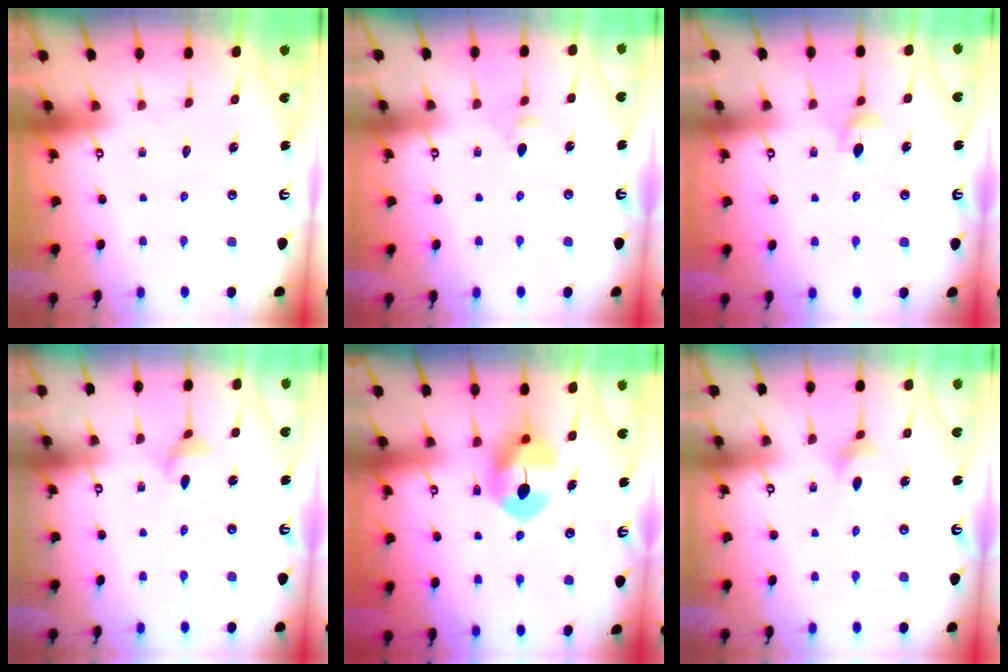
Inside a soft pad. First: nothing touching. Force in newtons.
{"total": 3.1, "press": 3.0, "slide": 0.8}
{"total": 4.6, "press": 4.5, "slide": 0.9}
{"total": 3.0, "press": 2.9, "slide": 0.6}
{"total": 7.9, "press": 7.8, "slide": 1.1}
{"total": 4.2, "press": 4.2, "slide": 0.7}